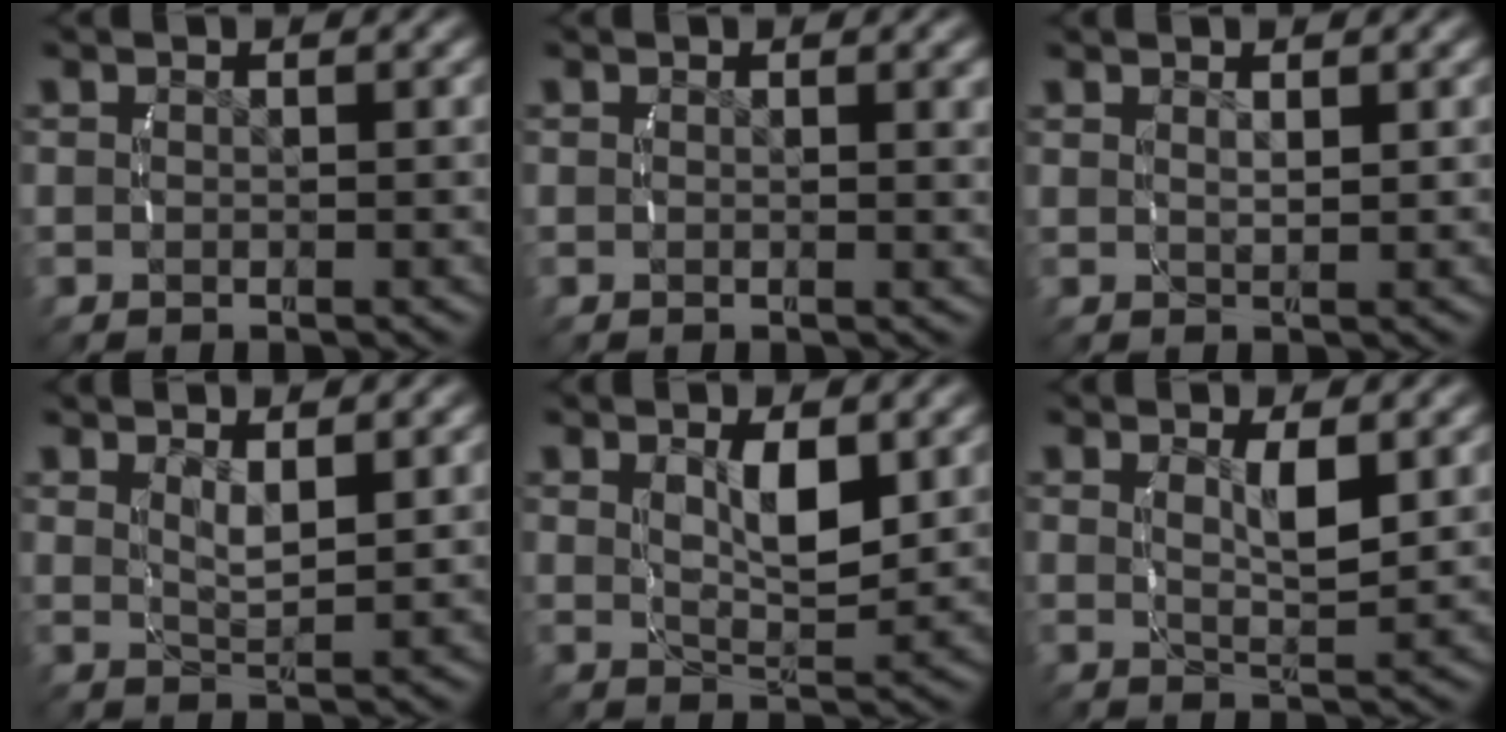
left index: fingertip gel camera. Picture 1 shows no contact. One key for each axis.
{"total": 0.6, "fx": 0.4, "fy": -0.1, "fz": 0.5, "tx": -0.006, "ty": -0.003, "tz": 0.005}
{"total": 1.2, "fx": 0.7, "fy": -0.2, "fz": 0.9, "tx": -0.009, "ty": -0.006, "tz": 0.021}
{"total": 2.6, "fx": 1.5, "fy": 0.2, "fz": 2.1, "tx": -0.034, "ty": -0.011, "tz": 0.035}
{"total": 3.7, "fx": 1.0, "fy": 0.9, "fz": 3.4, "tx": -0.058, "ty": -0.014, "tz": 0.027}
{"total": 2.9, "fx": 1.0, "fy": 0.3, "fz": 2.8, "tx": -0.048, "ty": -0.013, "tz": 0.026}